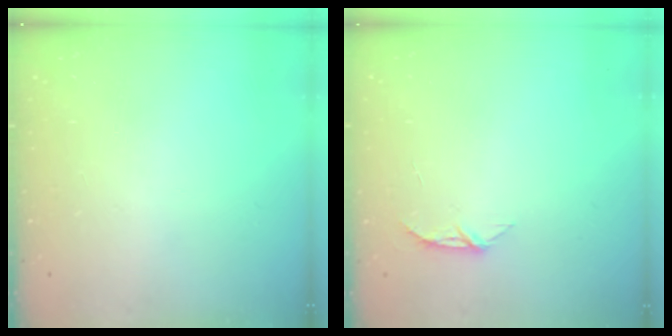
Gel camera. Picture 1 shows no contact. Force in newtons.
{"total": 4.6, "press": 4.5, "slide": 0.5}